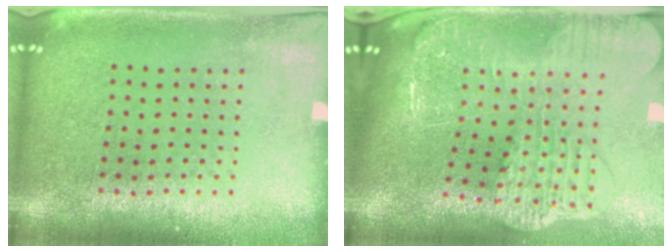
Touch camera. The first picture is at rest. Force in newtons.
{"total": 4.1, "press": 3.1, "slide": 2.6}